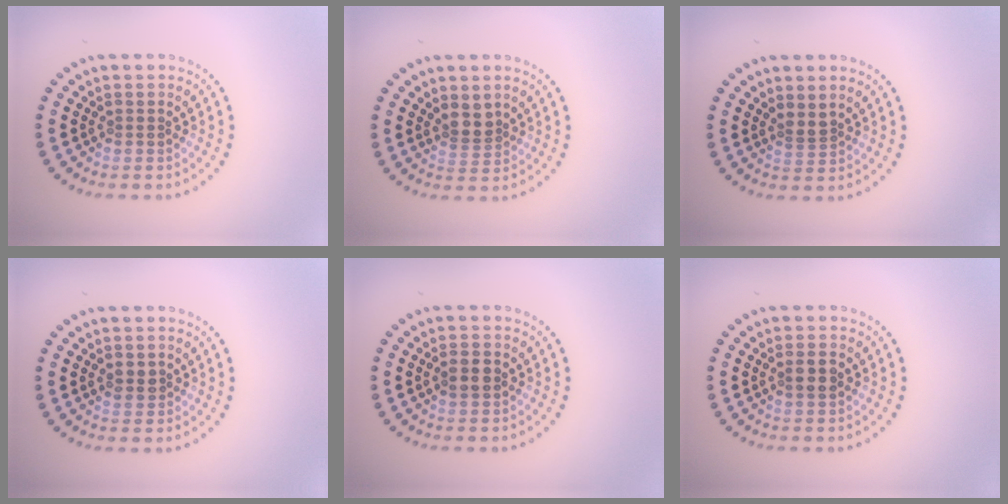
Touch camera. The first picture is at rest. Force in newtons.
{"total": 2.2, "press": 1.7, "slide": 1.3}
{"total": 1.2, "press": 0.7, "slide": 0.9}
{"total": 1.4, "press": 1.4, "slide": 0.3}
{"total": 1.9, "press": 1.9, "slide": 0.2}
{"total": 1.7, "press": 1.7, "slide": 0.5}